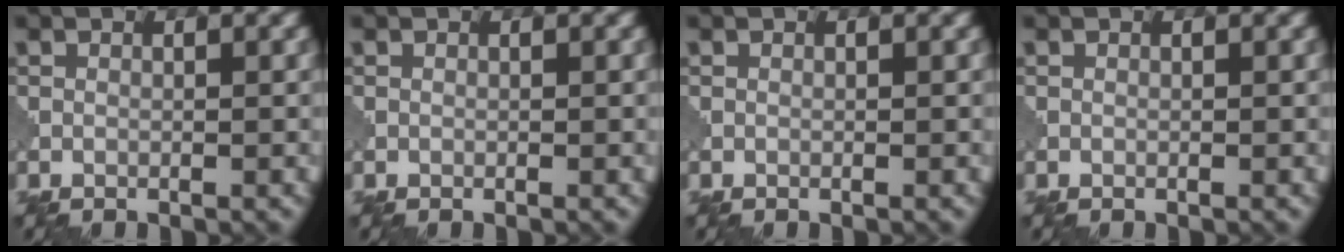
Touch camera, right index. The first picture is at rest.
{"total": 0.0}
{"total": 0.0}
{"total": 0.0}